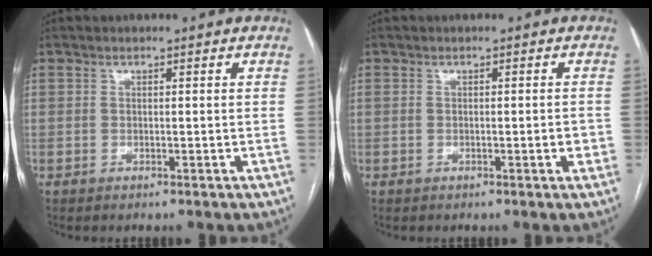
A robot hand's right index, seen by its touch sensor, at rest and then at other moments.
{"total": 1.8, "force": [-0.4, 0.3, 1.7], "torque": [-0.028, 0.003, -0.003]}